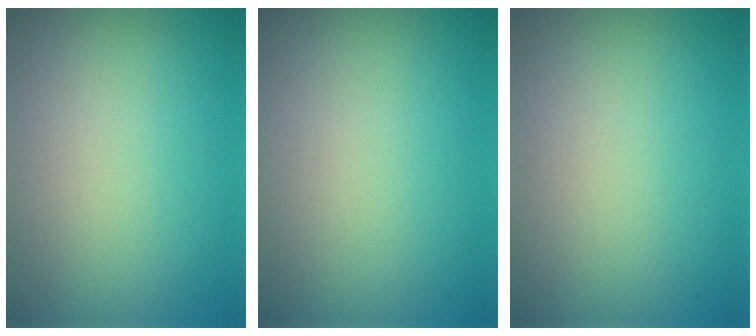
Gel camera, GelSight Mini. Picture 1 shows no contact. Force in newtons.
{"total": 0.0}
{"total": 0.0}